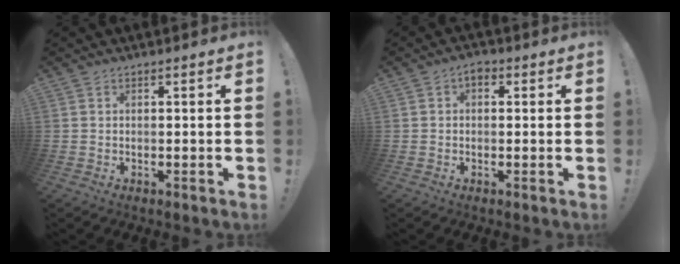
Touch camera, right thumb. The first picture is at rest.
{"total": 2.9, "force": [0.4, 1.9, 2.1], "torque": [-0.035, 0.005, 0.006]}